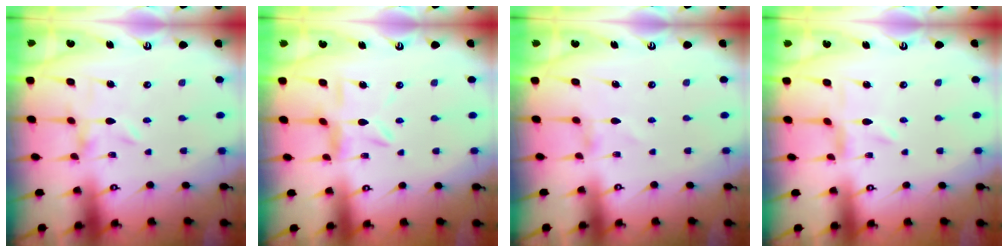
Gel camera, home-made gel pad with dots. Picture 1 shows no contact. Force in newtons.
{"total": 6.8, "press": 6.8, "slide": 0.6}
{"total": 1.7, "press": 1.6, "slide": 0.3}
{"total": 0.0}